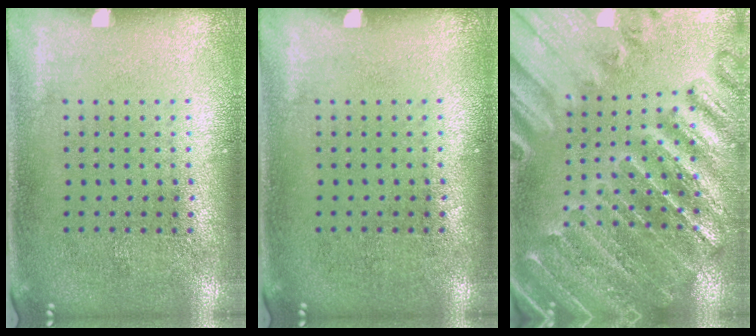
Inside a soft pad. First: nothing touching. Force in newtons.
{"total": 0.0}
{"total": 2.7, "press": 2.7, "slide": 0.4}